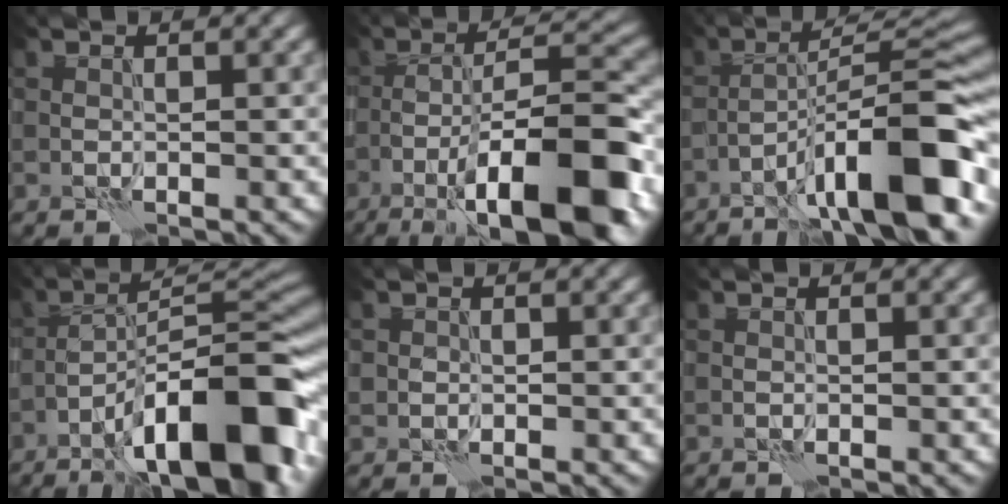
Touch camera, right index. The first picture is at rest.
{"total": 13.9, "force": [-6.9, 3.6, 11.5], "torque": [-0.180, 0.010, -0.106]}
{"total": 12.6, "force": [-6.5, 2.5, 10.4], "torque": [-0.149, 0.025, -0.106]}
{"total": 14.5, "force": [-8.2, 3.9, 11.3], "torque": [-0.169, 0.018, -0.134]}
{"total": 0.7, "force": [0.1, 0.7, 0.0], "torque": [0.006, -0.002, -0.001]}
{"total": 0.0}